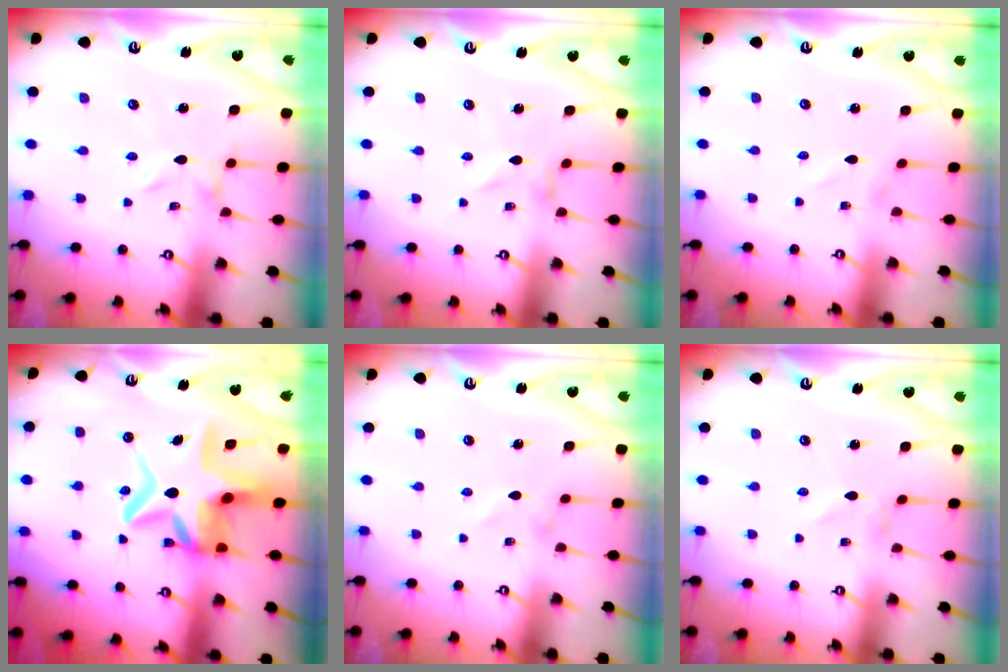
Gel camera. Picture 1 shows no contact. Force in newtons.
{"total": 0.0}
{"total": 1.5, "press": 1.5, "slide": 0.1}
{"total": 14.5, "press": 14.1, "slide": 3.7}
{"total": 0.0}
{"total": 0.7, "press": 0.7, "slide": 0.2}